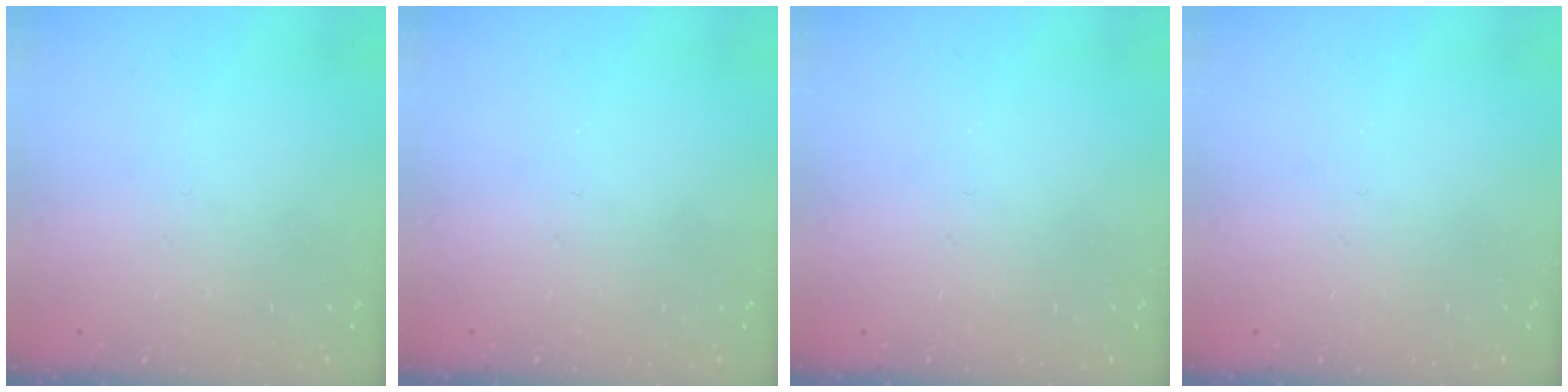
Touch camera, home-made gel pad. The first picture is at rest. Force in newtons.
{"total": 0.0}
{"total": 0.0}
{"total": 0.0}